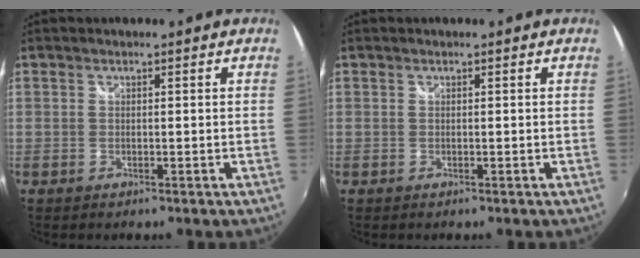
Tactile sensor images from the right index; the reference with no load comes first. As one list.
[{"total": 0.0}]